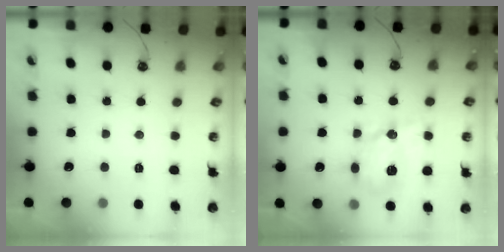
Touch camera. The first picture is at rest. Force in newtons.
{"total": 11.5, "press": 11.5, "slide": 0.7}